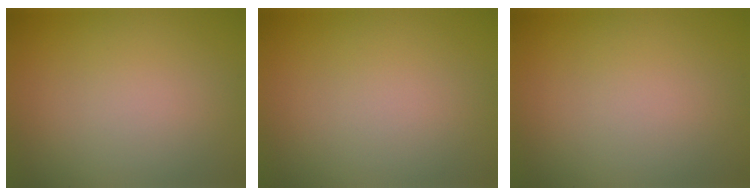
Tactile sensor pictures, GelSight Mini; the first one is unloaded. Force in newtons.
{"total": 0.0}
{"total": 0.0}